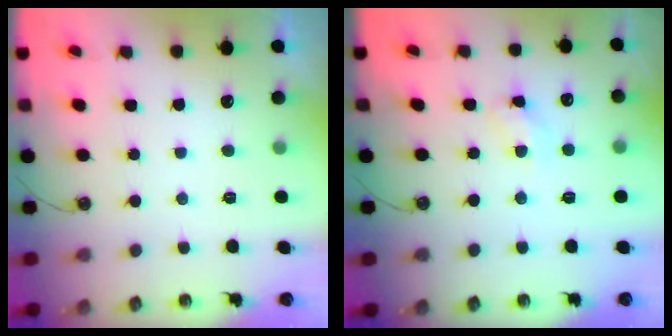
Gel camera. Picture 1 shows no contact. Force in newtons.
{"total": 4.5, "press": 4.4, "slide": 0.2}